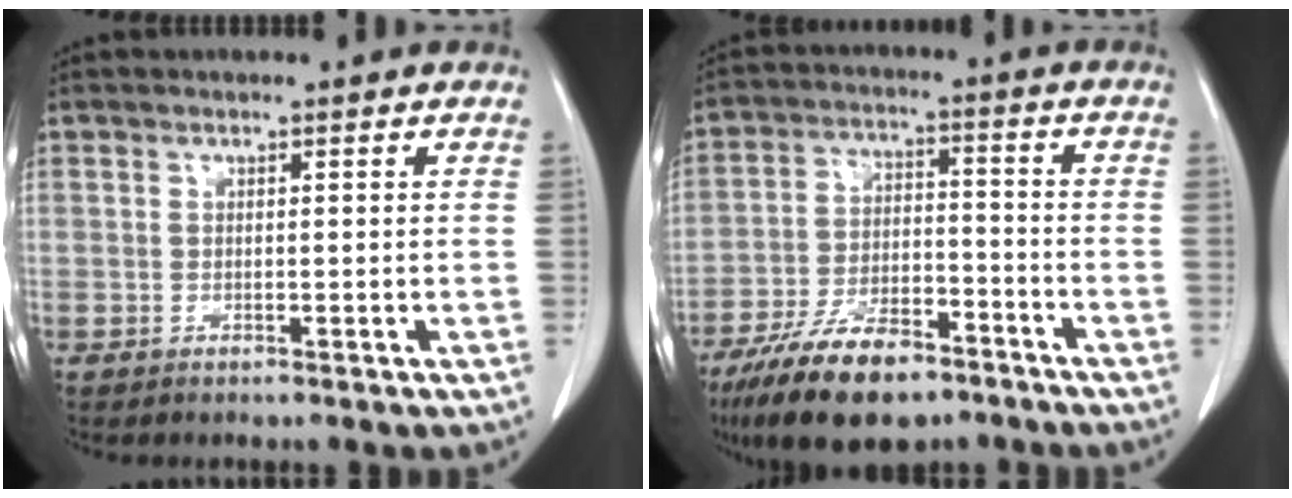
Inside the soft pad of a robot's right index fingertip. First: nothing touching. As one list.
[{"total": 13.5, "force": [-9.7, 4.9, 8.0], "torque": [-0.143, -0.009, -0.171]}]